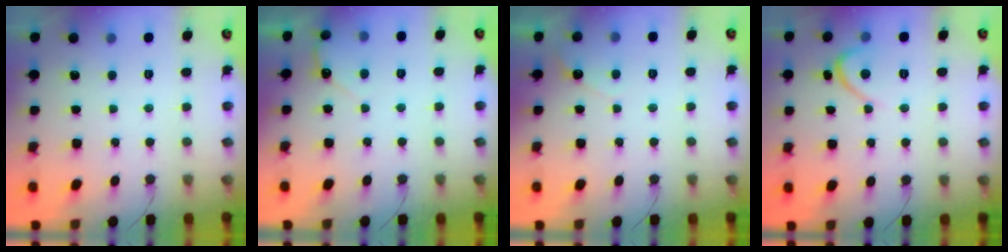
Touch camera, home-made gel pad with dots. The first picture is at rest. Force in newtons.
{"total": 3.9, "press": 3.9, "slide": 0.3}
{"total": 3.6, "press": 3.6, "slide": 0.2}
{"total": 3.1, "press": 3.1, "slide": 0.3}